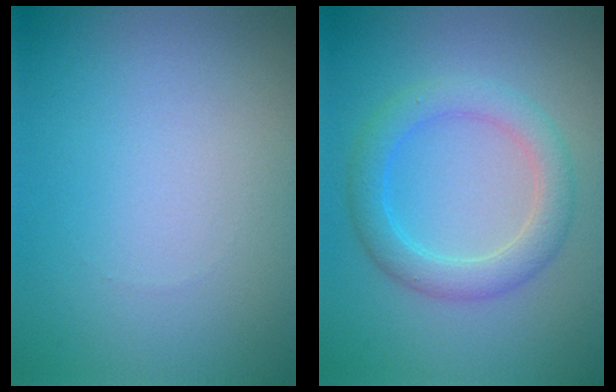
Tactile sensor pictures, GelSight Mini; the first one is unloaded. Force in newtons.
{"total": 3.6, "press": 3.6, "slide": 0.1}